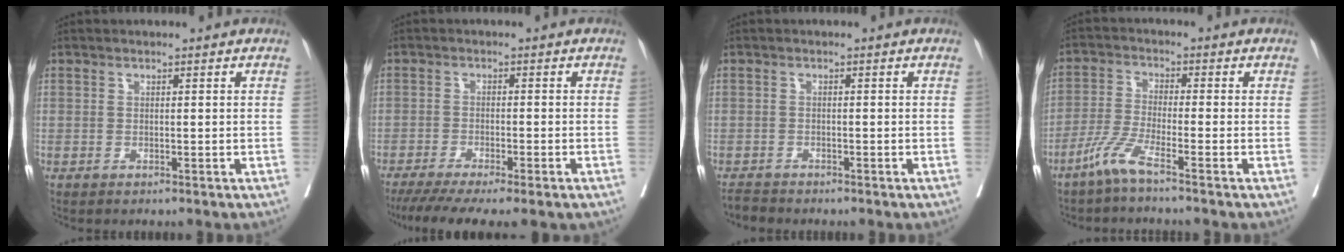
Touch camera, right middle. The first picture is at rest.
{"total": 12.4, "force": [-9.8, 1.8, 7.4], "torque": [-0.115, -0.021, -0.148]}
{"total": 1.8, "force": [-1.8, 0.2, -0.1], "torque": [-0.007, -0.011, -0.032]}
{"total": 4.8, "force": [-3.6, -0.5, 3.2], "torque": [-0.073, -0.012, -0.082]}